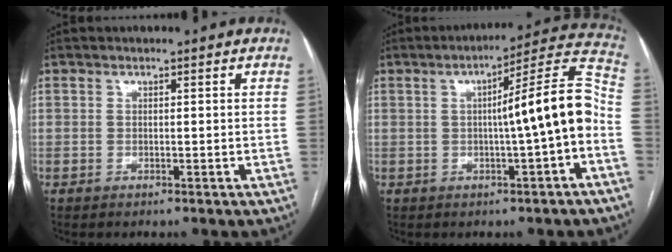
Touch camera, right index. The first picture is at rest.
{"total": 11.8, "force": [-1.5, -0.1, 11.7], "torque": [-0.161, 0.030, -0.024]}